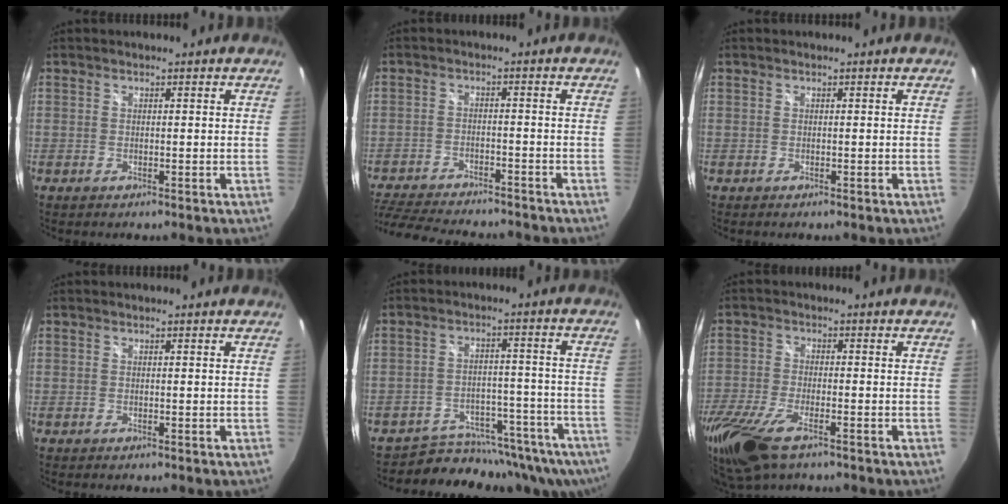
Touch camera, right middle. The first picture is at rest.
{"total": 16.7, "force": [-14.4, 4.6, 7.2], "torque": [-0.166, -0.024, -0.220]}
{"total": 0.0}
{"total": 0.0}
{"total": 13.0, "force": [-11.6, 4.7, 3.8], "torque": [-0.061, 0.008, -0.152]}
{"total": 16.0, "force": [-10.4, 6.2, 10.5], "torque": [-0.252, -0.060, -0.192]}